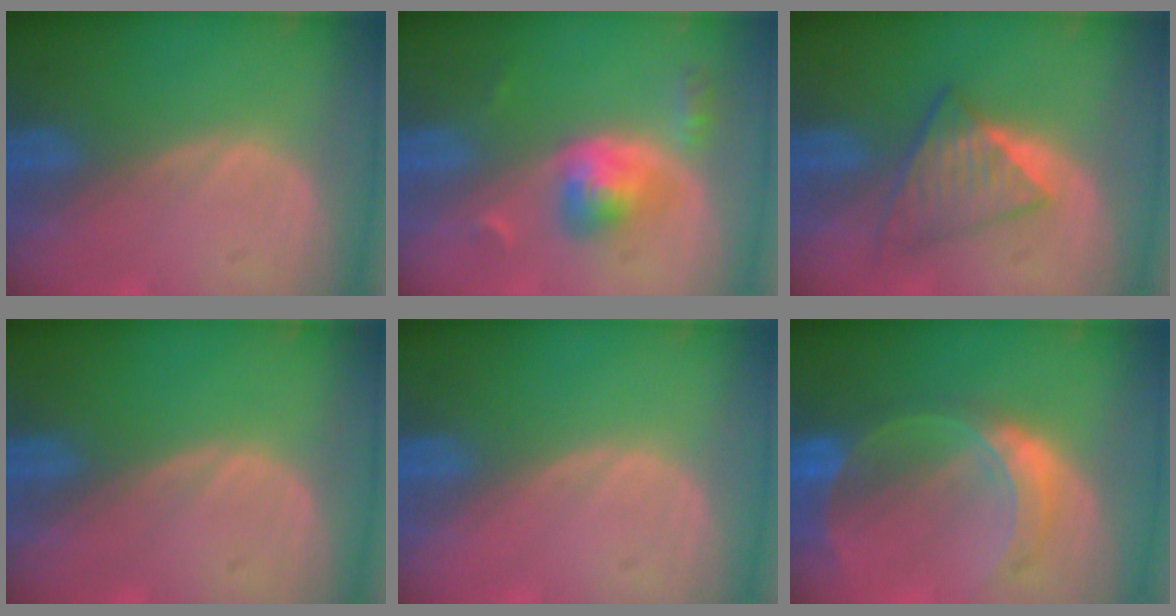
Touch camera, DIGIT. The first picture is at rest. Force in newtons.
{"total": 5.2, "press": 4.9, "slide": 1.9}
{"total": 6.0, "press": 5.8, "slide": 1.6}
{"total": 0.0}
{"total": 0.0}
{"total": 7.6, "press": 6.6, "slide": 3.8}